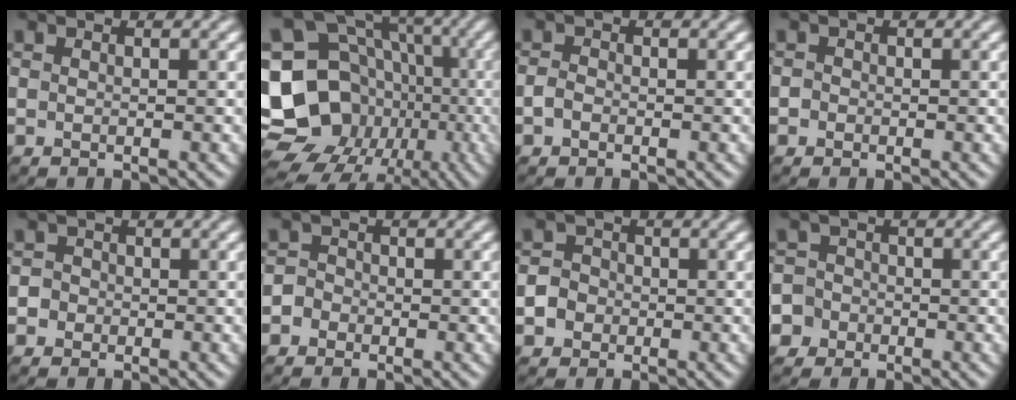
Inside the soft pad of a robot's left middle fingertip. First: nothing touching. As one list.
[{"total": 22.1, "force": [-5.4, 19.2, 9.6], "torque": [-0.188, -0.004, -0.119]}, {"total": 1.0, "force": [-0.6, 0.6, 0.4], "torque": [-0.009, -0.002, -0.017]}, {"total": 0.8, "force": [-0.2, 0.8, 0.1], "torque": [0.003, -0.002, -0.011]}, {"total": 2.3, "force": [-0.2, 2.3, 0.6], "torque": [0.012, 0.017, -0.021]}, {"total": 2.3, "force": [-1.0, 2.0, 0.3], "torque": [0.019, 0.015, -0.036]}, {"total": 3.3, "force": [-1.0, 3.0, 0.8], "torque": [0.010, 0.012, -0.037]}, {"total": 5.8, "force": [-2.5, 5.1, 1.0], "torque": [-0.017, 0.008, -0.074]}]